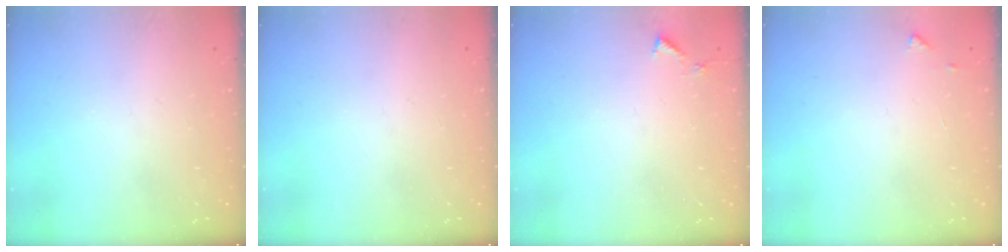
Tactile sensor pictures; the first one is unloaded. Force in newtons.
{"total": 0.0}
{"total": 3.2, "press": 3.2, "slide": 0.2}
{"total": 4.5, "press": 4.4, "slide": 0.5}